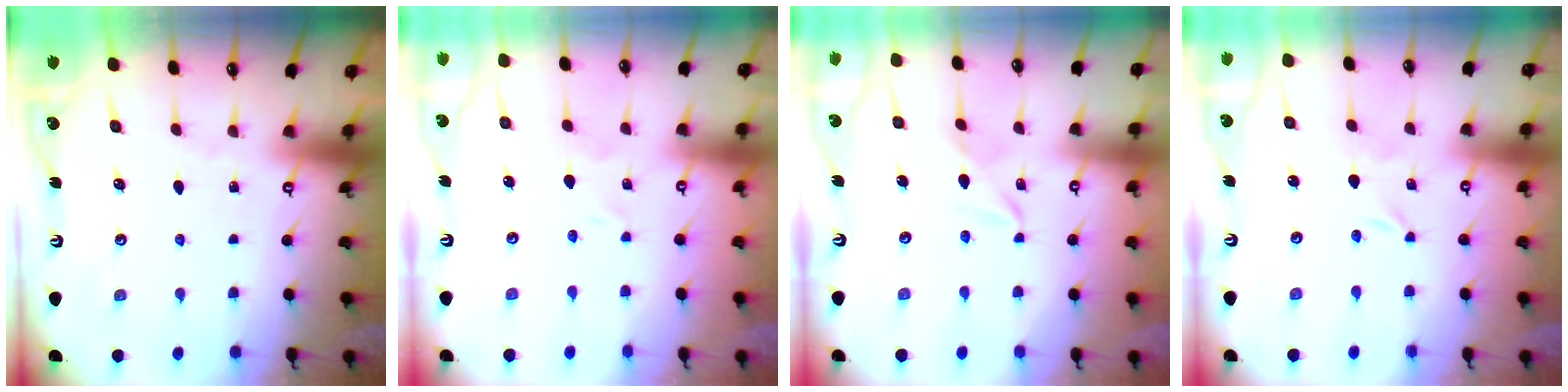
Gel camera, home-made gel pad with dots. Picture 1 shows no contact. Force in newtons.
{"total": 1.1, "press": 1.1, "slide": 0.1}
{"total": 6.4, "press": 6.4, "slide": 0.5}
{"total": 0.0}